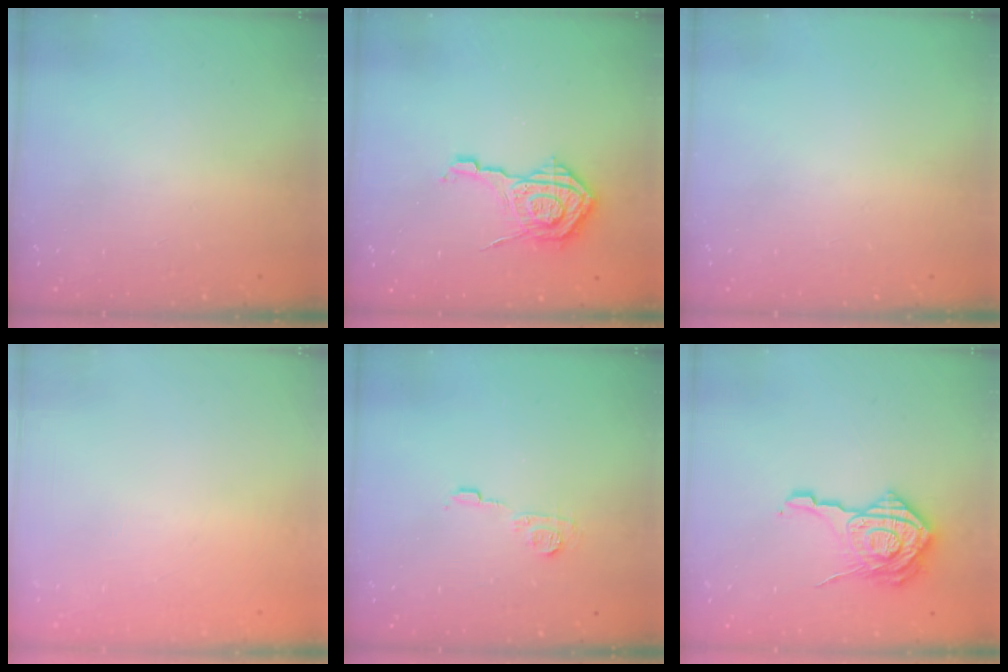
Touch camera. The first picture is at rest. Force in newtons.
{"total": 13.6, "press": 13.5, "slide": 1.4}
{"total": 0.0}
{"total": 2.7, "press": 2.6, "slide": 0.8}
{"total": 6.2, "press": 6.2, "slide": 0.2}
{"total": 17.6, "press": 17.6, "slide": 1.2}